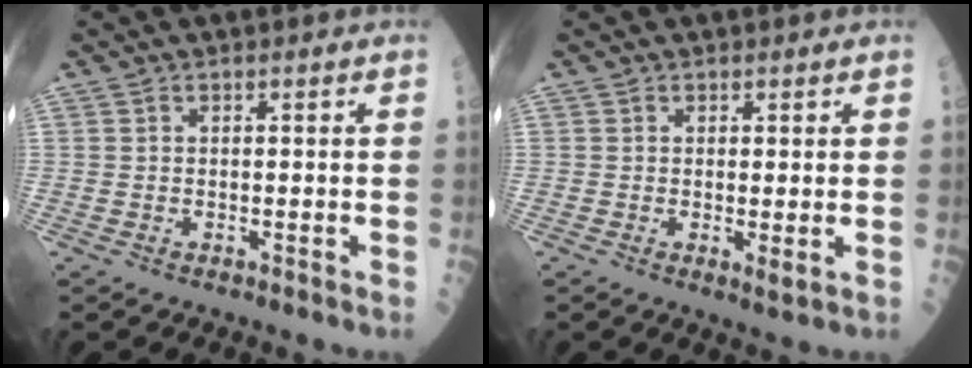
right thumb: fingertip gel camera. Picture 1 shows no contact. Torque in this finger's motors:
{"motor_torque": [-0.35, 0.05, -0.15, -0.11, 0.00]}